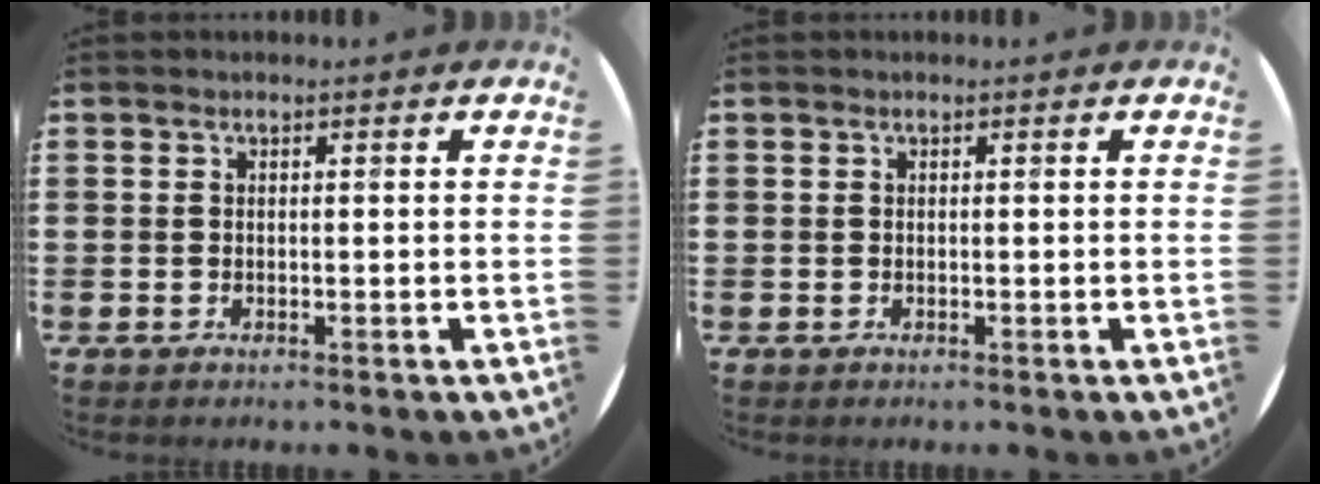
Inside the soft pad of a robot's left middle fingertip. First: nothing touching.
{"total": 0.0}